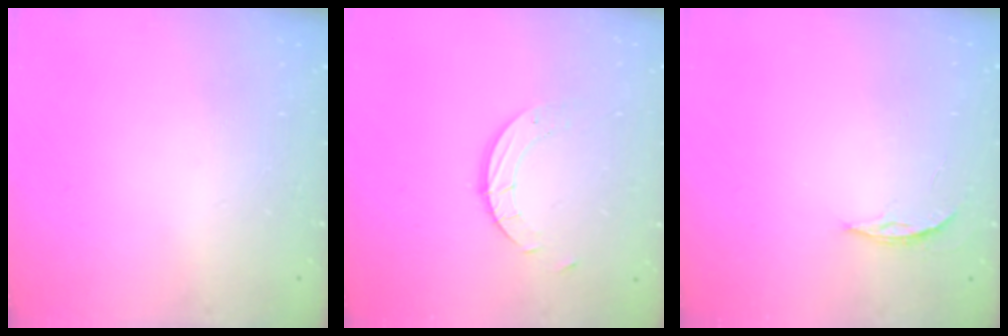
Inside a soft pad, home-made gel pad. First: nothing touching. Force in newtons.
{"total": 4.9, "press": 4.9, "slide": 0.4}
{"total": 3.5, "press": 3.5, "slide": 0.4}